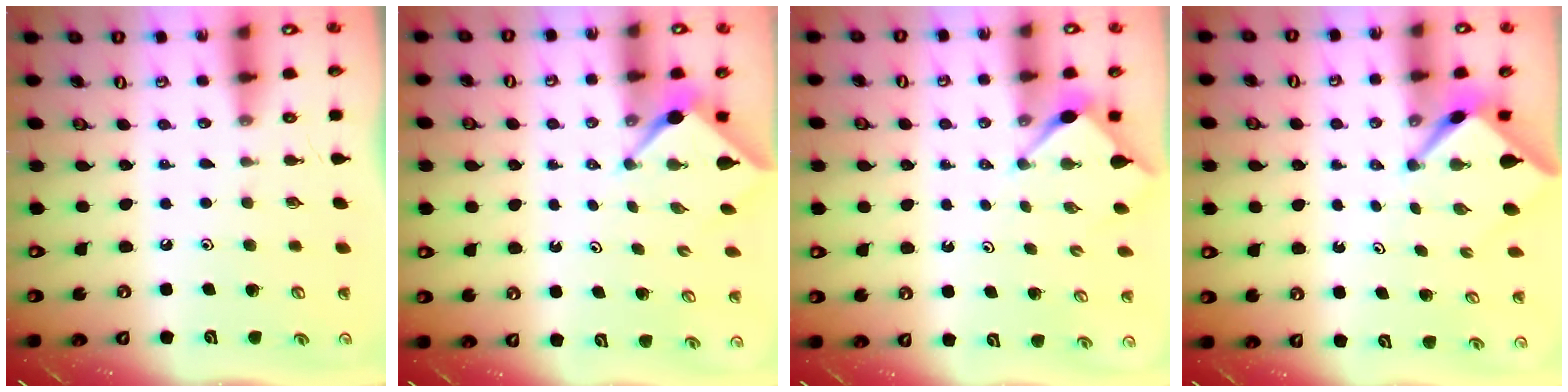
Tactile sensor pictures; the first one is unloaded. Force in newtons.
{"total": 2.5, "press": 2.5, "slide": 0.3}
{"total": 2.9, "press": 2.9, "slide": 0.3}
{"total": 3.3, "press": 3.3, "slide": 0.2}